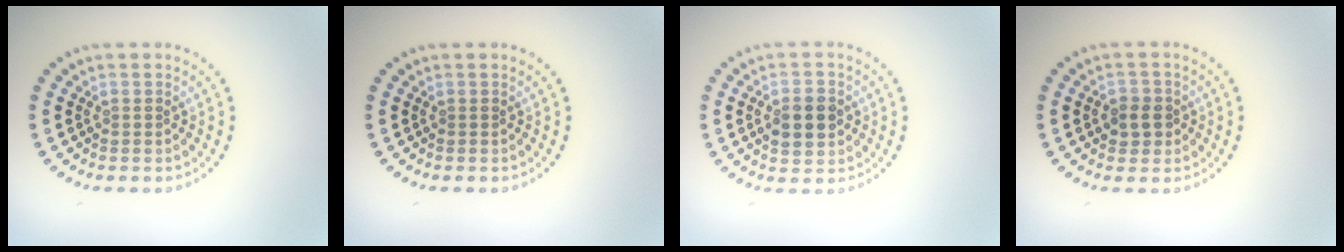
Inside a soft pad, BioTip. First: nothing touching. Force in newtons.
{"total": 0.0}
{"total": 3.7, "press": 3.7, "slide": 0.1}
{"total": 2.0, "press": 1.9, "slide": 0.7}